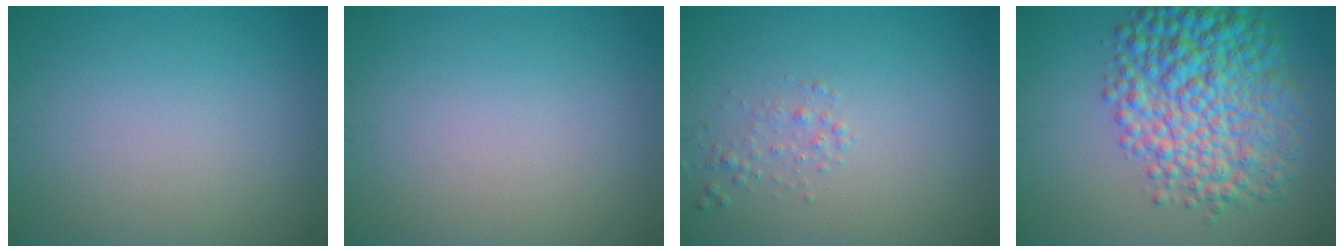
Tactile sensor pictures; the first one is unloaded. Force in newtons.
{"total": 0.0}
{"total": 1.2, "press": 1.2, "slide": 0.1}
{"total": 9.7, "press": 9.7, "slide": 0.1}